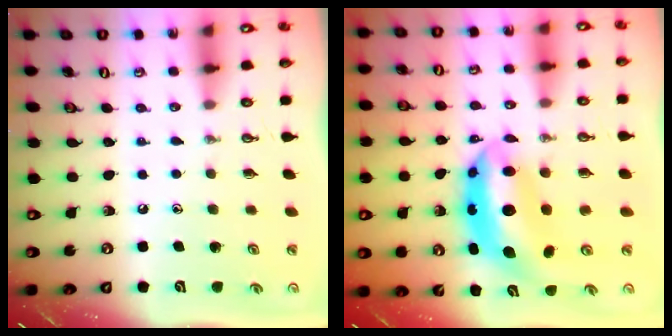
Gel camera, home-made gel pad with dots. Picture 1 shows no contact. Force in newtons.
{"total": 9.4, "press": 9.4, "slide": 0.9}